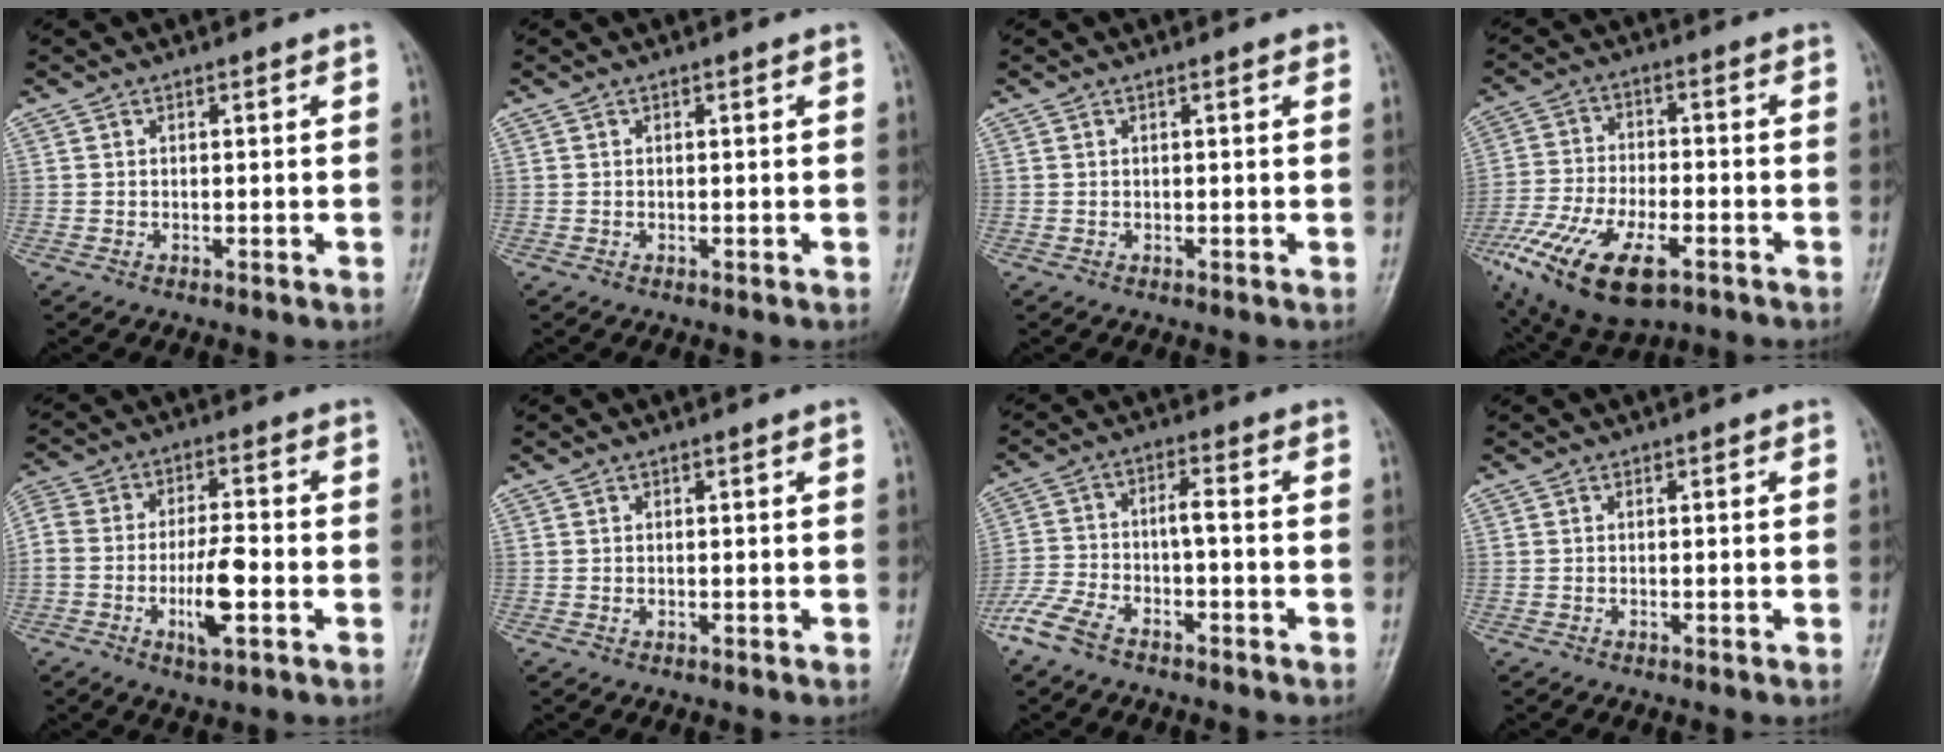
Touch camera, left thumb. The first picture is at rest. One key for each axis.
{"total": 0.0}
{"total": 1.2, "fx": 0.7, "fy": 0.2, "fz": 1.0, "tx": -0.016, "ty": 0.009, "tz": 0.010}
{"total": 18.6, "fx": -8.9, "fy": 8.3, "fz": 14.0, "tx": -0.301, "ty": 0.003, "tz": -0.152}
{"total": 12.6, "fx": -3.5, "fy": 5.1, "fz": 11.0, "tx": -0.213, "ty": 0.022, "tz": -0.062}
{"total": 0.7, "fx": 0.2, "fy": 0.2, "fz": 0.7, "tx": -0.017, "ty": 0.012, "tz": 0.008}
{"total": 8.5, "fx": -5.0, "fy": 2.5, "fz": 6.4, "tx": -0.145, "ty": 0.026, "tz": -0.099}
{"total": 0.0}